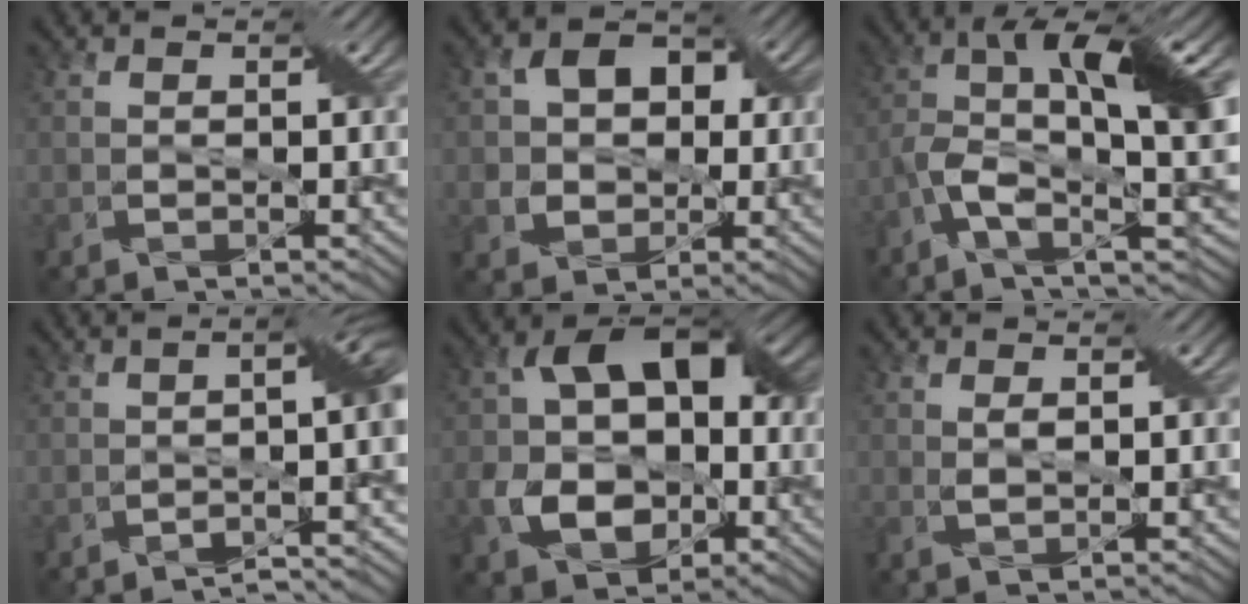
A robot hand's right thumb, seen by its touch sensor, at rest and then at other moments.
{"total": 7.6, "force": [1.1, 6.2, 4.1], "torque": [-0.087, 0.017, 0.009]}
{"total": 11.5, "force": [-1.7, 3.6, 10.8], "torque": [-0.199, 0.003, -0.039]}
{"total": 10.6, "force": [-4.1, 2.7, 9.4], "torque": [-0.086, 0.011, -0.071]}
{"total": 12.0, "force": [-1.2, 8.6, 8.2], "torque": [-0.139, -0.001, -0.032]}
{"total": 1.3, "force": [0.4, 0.5, 1.1], "torque": [-0.029, 0.000, 0.010]}